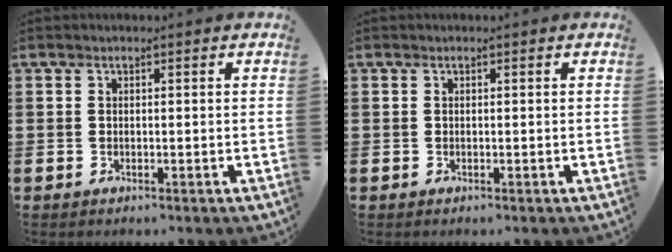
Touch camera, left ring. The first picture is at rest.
{"total": 0.0}